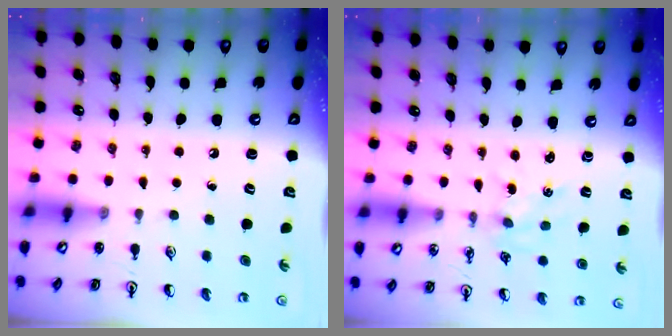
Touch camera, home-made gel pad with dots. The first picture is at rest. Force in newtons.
{"total": 1.4, "press": 1.4, "slide": 0.2}